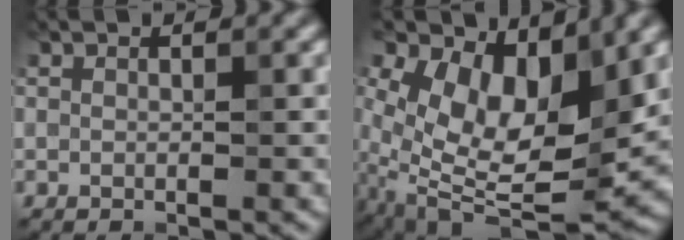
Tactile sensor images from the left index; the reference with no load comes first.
{"total": 9.5, "force": [2.3, 5.3, 7.5], "torque": [-0.146, -0.023, 0.050]}